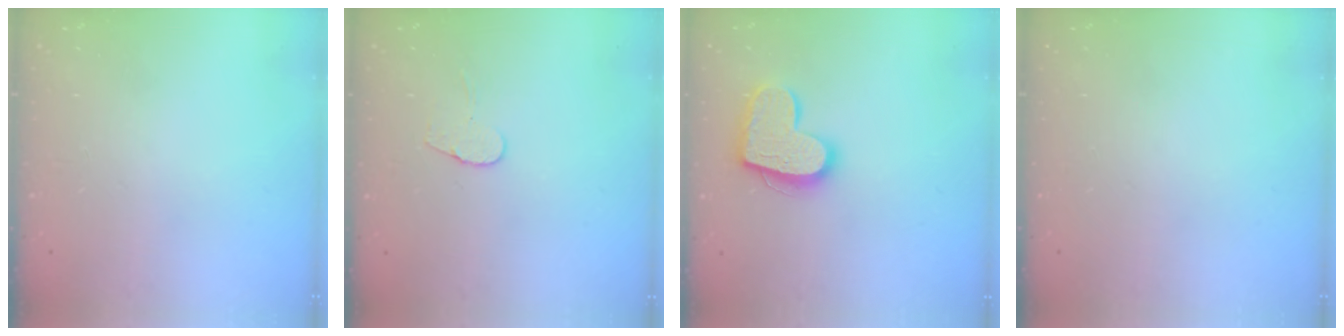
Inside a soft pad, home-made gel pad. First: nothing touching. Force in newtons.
{"total": 5.6, "press": 5.6, "slide": 0.4}
{"total": 16.1, "press": 16.1, "slide": 0.9}
{"total": 0.0}